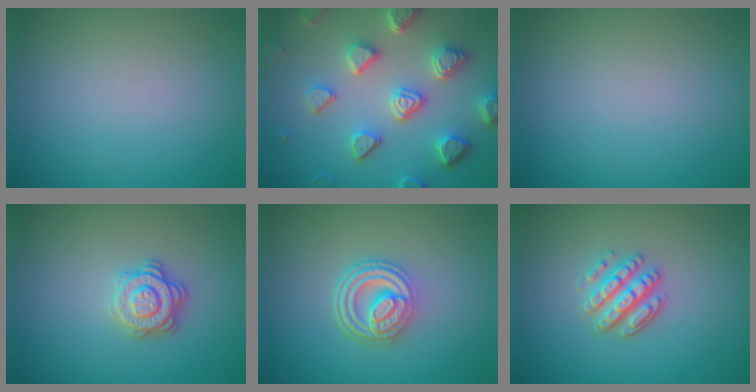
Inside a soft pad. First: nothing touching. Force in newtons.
{"total": 6.5, "press": 5.3, "slide": 3.8}
{"total": 0.0}
{"total": 2.9, "press": 2.8, "slide": 0.9}
{"total": 4.9, "press": 3.6, "slide": 3.3}
{"total": 3.4, "press": 3.0, "slide": 1.6}